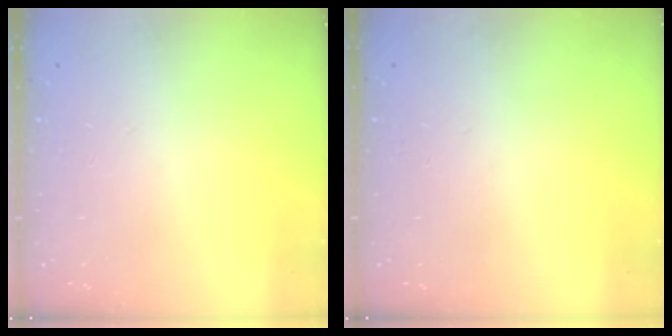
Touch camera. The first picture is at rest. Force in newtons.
{"total": 0.0}